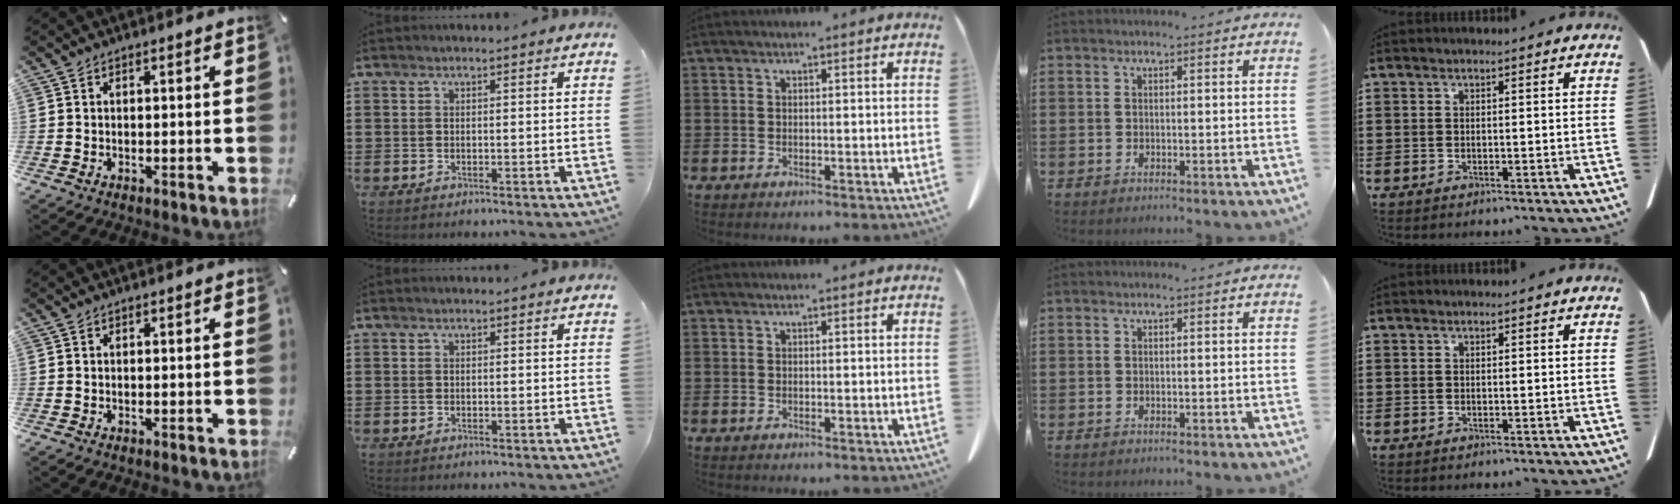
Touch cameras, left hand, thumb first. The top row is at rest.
{}